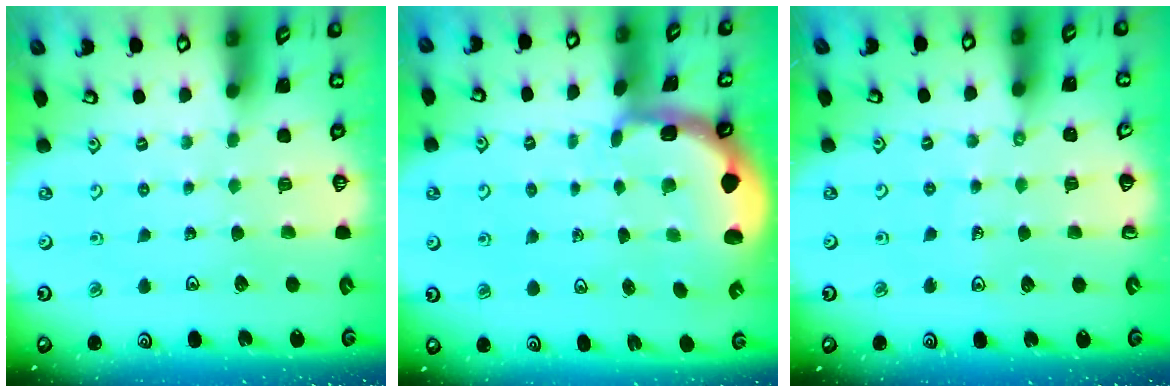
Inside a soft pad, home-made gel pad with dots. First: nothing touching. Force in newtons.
{"total": 2.3, "press": 2.2, "slide": 0.7}
{"total": 3.3, "press": 3.0, "slide": 1.3}